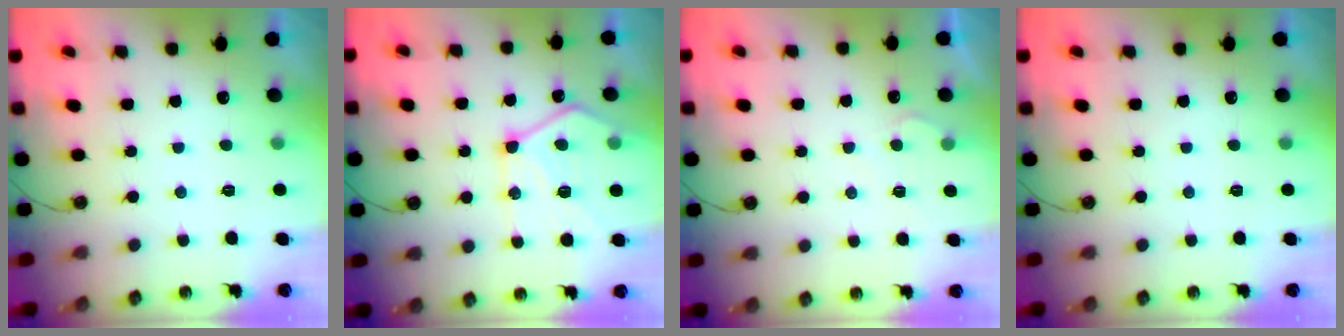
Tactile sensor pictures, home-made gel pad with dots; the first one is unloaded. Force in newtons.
{"total": 14.8, "press": 14.7, "slide": 1.5}
{"total": 4.8, "press": 4.7, "slide": 0.6}
{"total": 0.0}